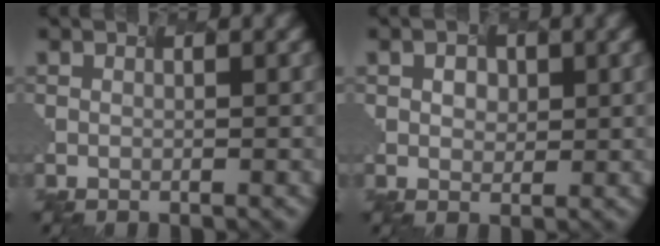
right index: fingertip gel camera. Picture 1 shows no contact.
{"total": 0.8, "force": [-0.2, 0.7, 0.1], "torque": [-0.005, -0.002, 0.006]}